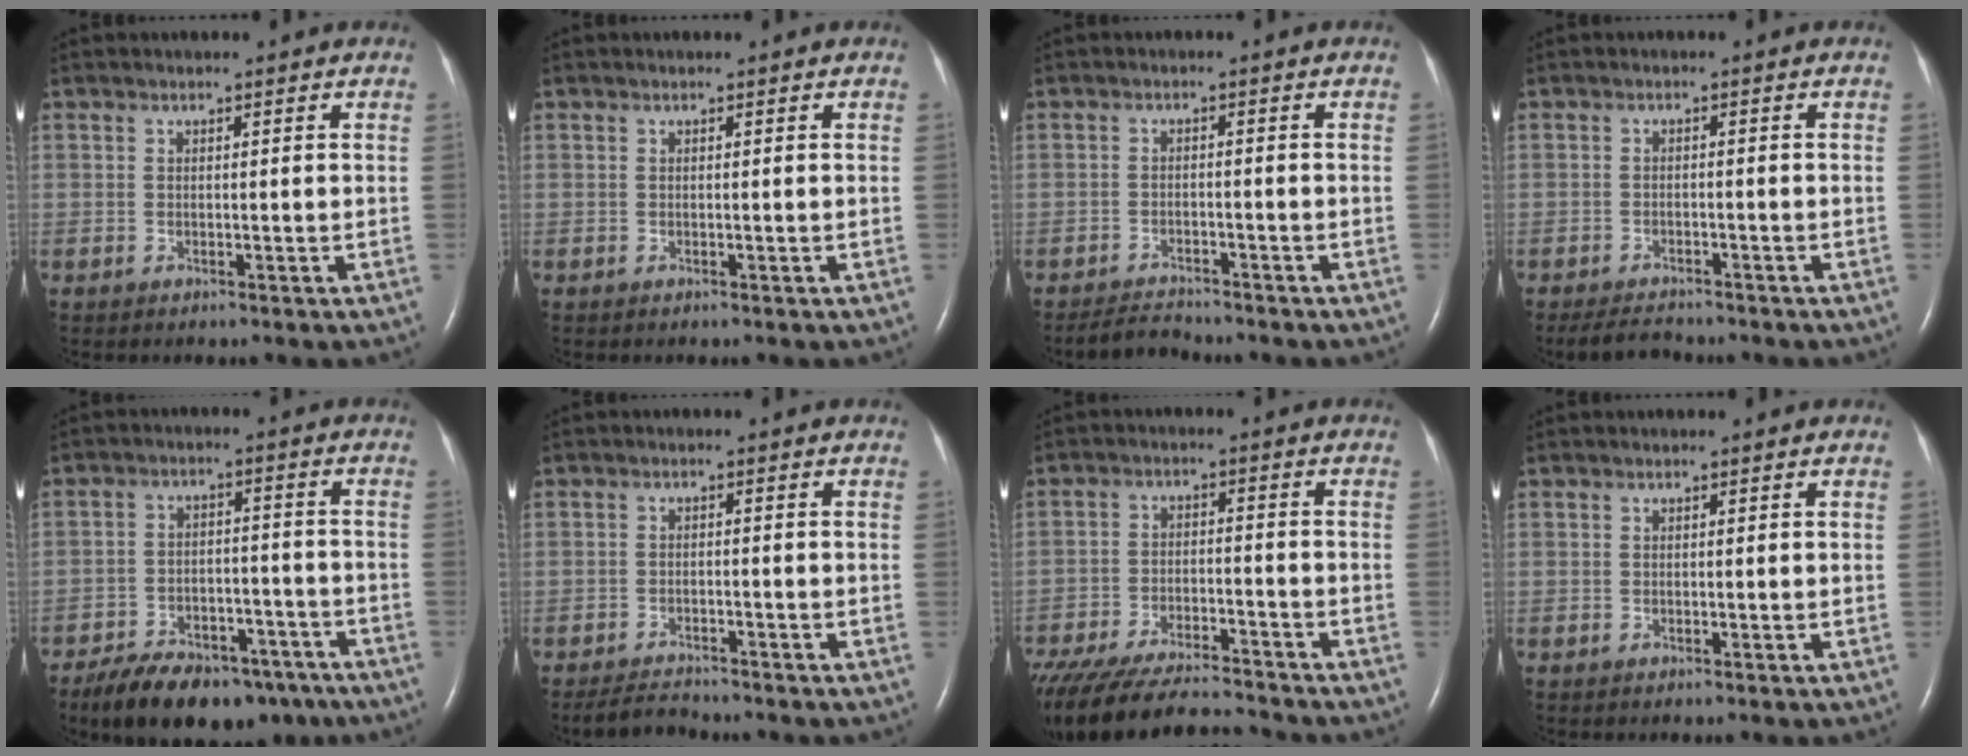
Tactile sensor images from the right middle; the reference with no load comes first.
{"total": 0.0}
{"total": 2.9, "force": [-2.9, 0.3, 0.1], "torque": [-0.010, -0.014, -0.050]}
{"total": 4.1, "force": [-3.8, 1.0, 1.1], "torque": [-0.024, -0.013, -0.061]}
{"total": 15.8, "force": [-11.9, 7.3, 7.4], "torque": [-0.124, 0.009, -0.175]}
{"total": 3.0, "force": [-3.0, 0.3, 0.2], "torque": [-0.011, -0.015, -0.052]}
{"total": 17.0, "force": [-15.3, 3.0, 6.8], "torque": [-0.148, -0.027, -0.237]}
{"total": 0.0}